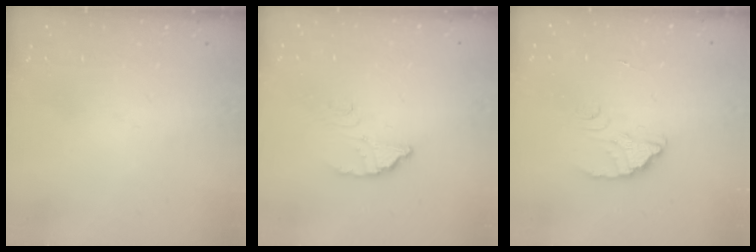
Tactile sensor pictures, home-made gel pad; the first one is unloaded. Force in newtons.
{"total": 2.4, "press": 2.4, "slide": 0.3}
{"total": 2.4, "press": 2.4, "slide": 0.1}